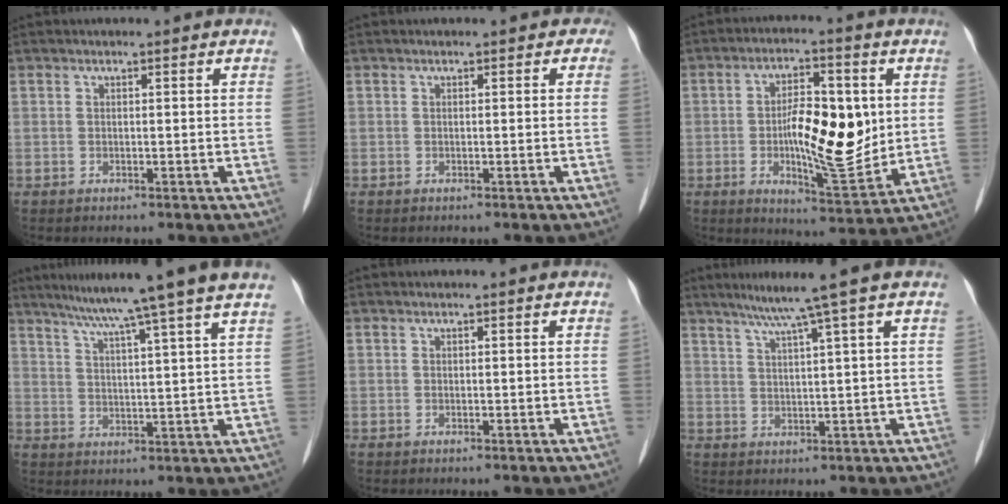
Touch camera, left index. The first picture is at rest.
{"total": 0.7, "force": [-0.3, 0.6, 0.0], "torque": [0.010, 0.009, -0.012]}
{"total": 12.1, "force": [0.4, 4.0, 11.4], "torque": [-0.197, -0.002, 0.009]}
{"total": 13.5, "force": [10.9, -2.4, 7.6], "torque": [-0.120, -0.001, 0.143]}
{"total": 0.0}
{"total": 6.5, "force": [4.5, -1.9, 4.3], "torque": [-0.070, 0.011, 0.076]}